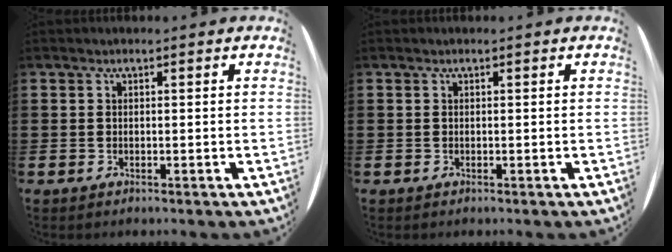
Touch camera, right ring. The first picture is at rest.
{"total": 0.0}